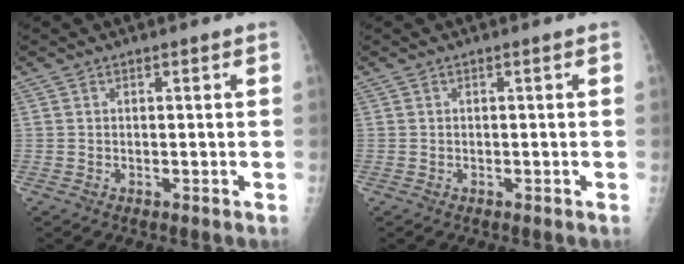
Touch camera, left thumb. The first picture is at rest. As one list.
[{"total": 0.0}]